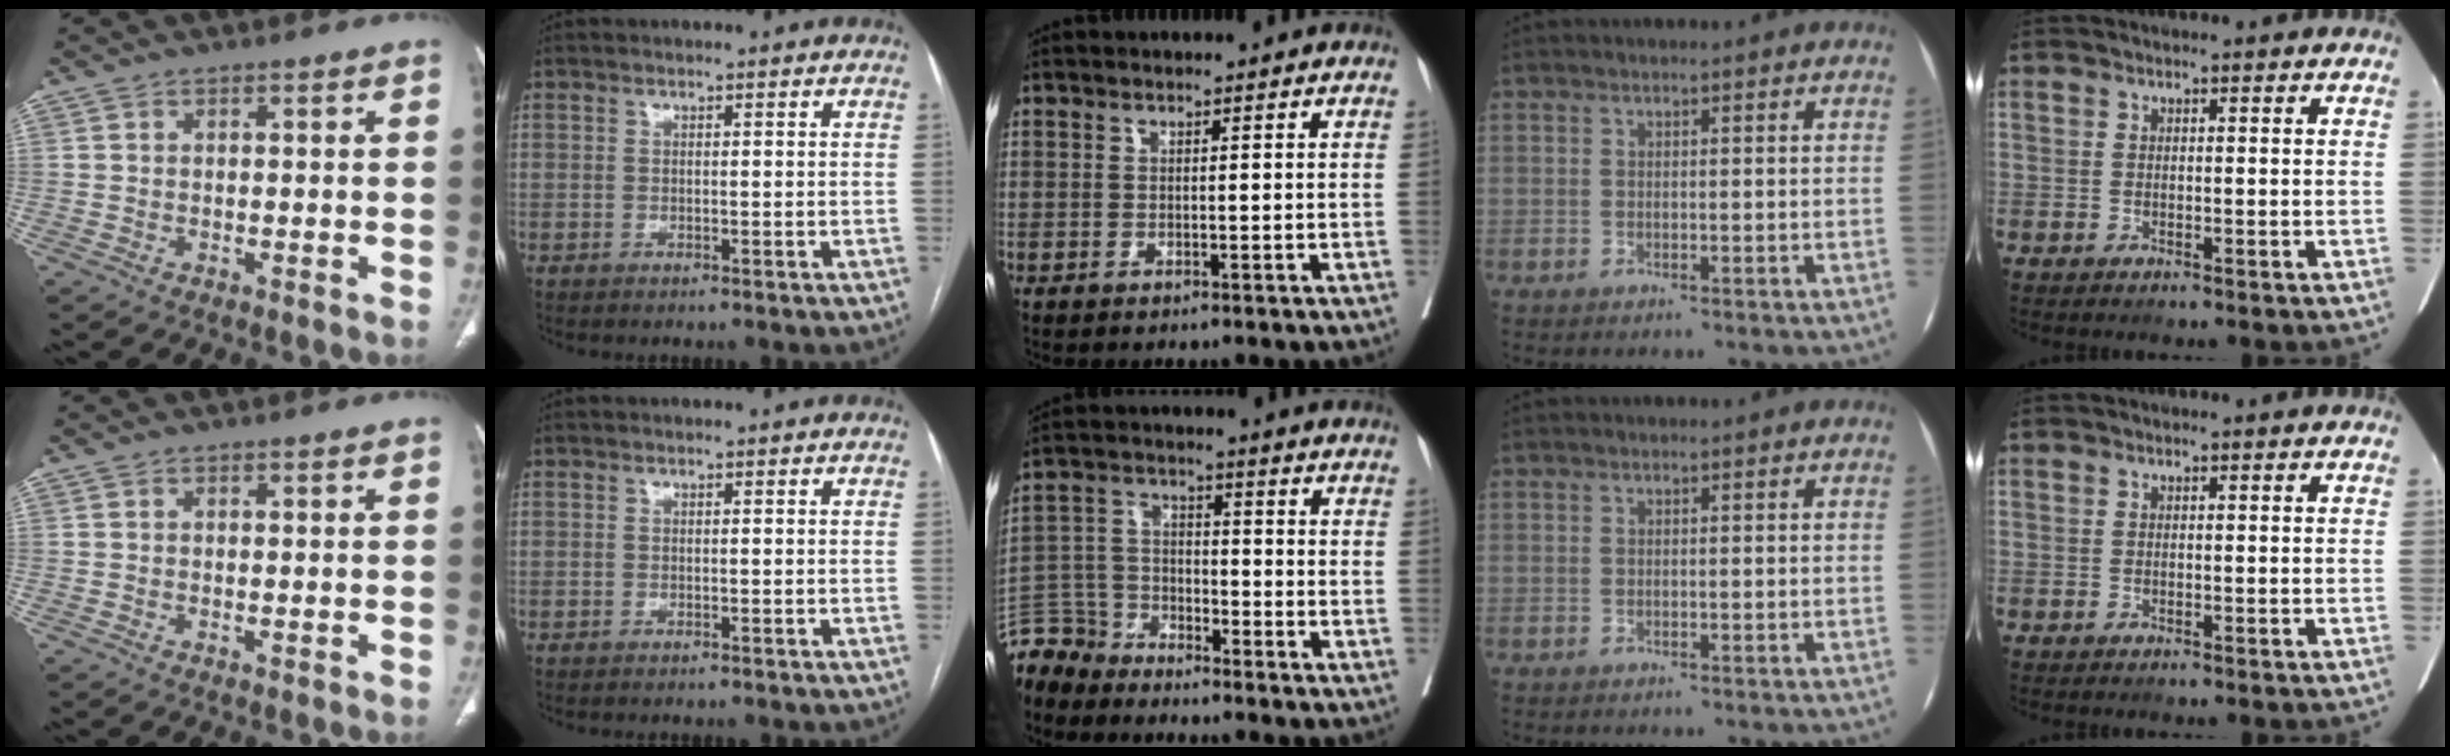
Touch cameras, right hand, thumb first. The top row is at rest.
{"middle": {"total": 6.7, "force": [-6.2, 2.3, -1.1], "torque": [0.019, 0.012, -0.129]}}